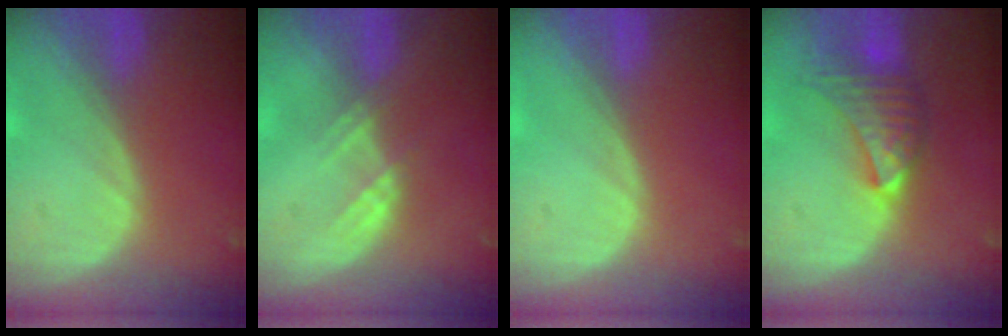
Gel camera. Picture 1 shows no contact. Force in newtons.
{"total": 2.6, "press": 2.5, "slide": 0.7}
{"total": 0.0}
{"total": 7.0, "press": 6.9, "slide": 1.1}